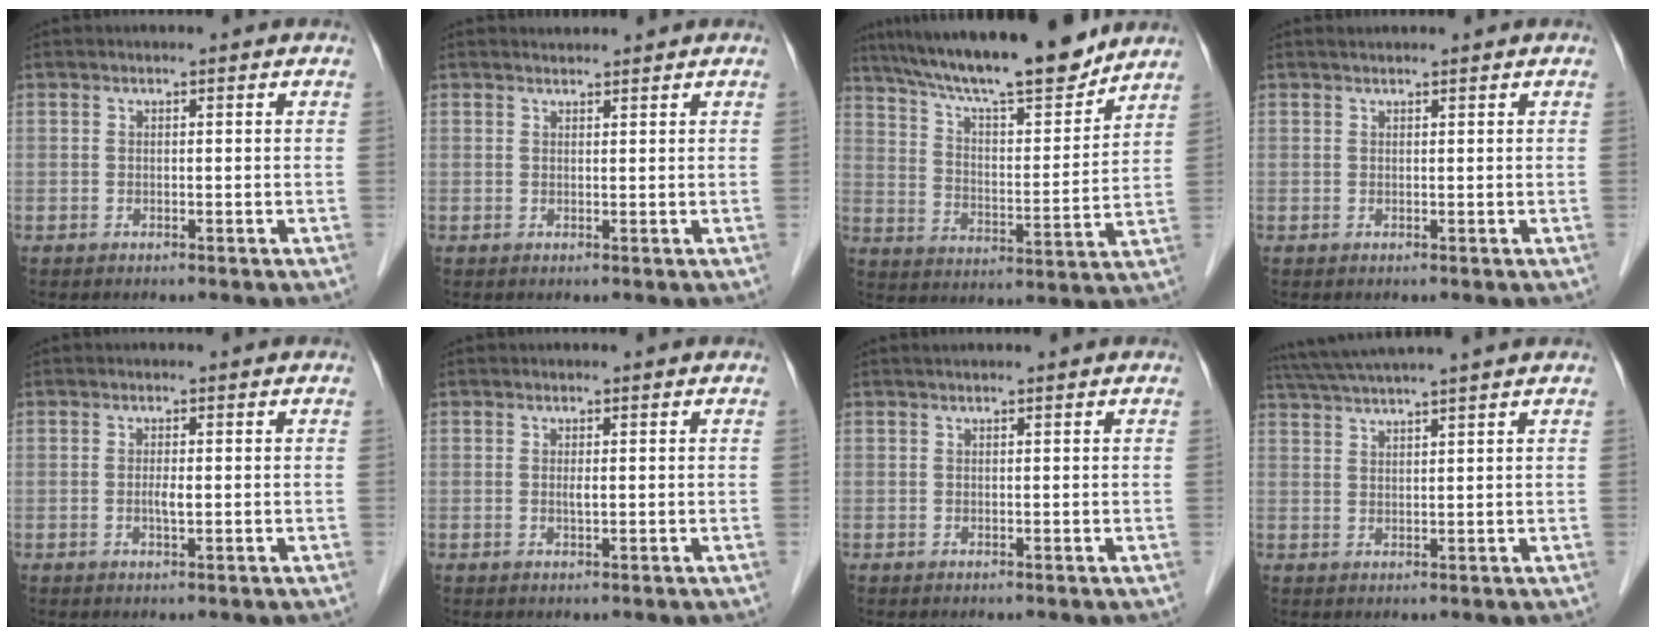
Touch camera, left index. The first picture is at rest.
{"total": 1.2, "force": [1.2, 0.0, -0.1], "torque": [-0.009, 0.007, 0.023]}
{"total": 18.6, "force": [16.0, 2.0, 9.2], "torque": [-0.156, 0.007, 0.258]}
{"total": 1.2, "force": [1.1, 0.0, 0.4], "torque": [-0.008, 0.016, 0.022]}
{"total": 1.4, "force": [0.0, 0.2, 1.3], "torque": [-0.029, -0.003, -0.002]}
{"total": 0.7, "force": [0.2, 0.1, 0.7], "torque": [-0.018, -0.003, 0.003]}
{"total": 1.6, "force": [1.4, 0.0, 0.8], "torque": [-0.009, 0.020, 0.023]}
{"total": 9.8, "force": [8.6, -1.5, 4.4], "torque": [-0.080, 0.028, 0.134]}